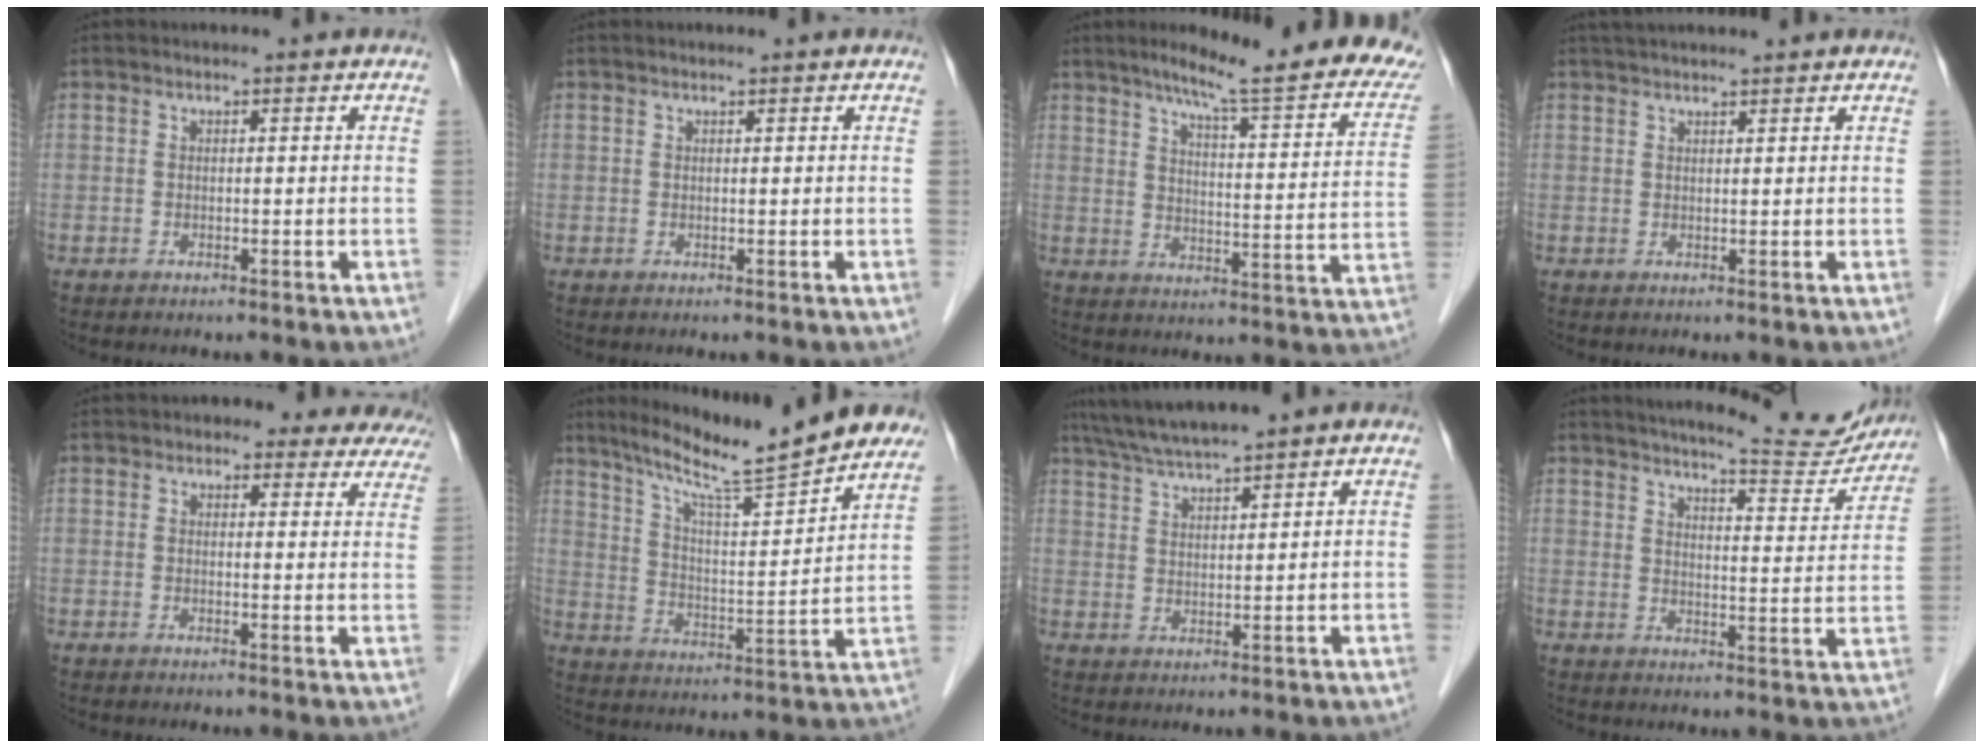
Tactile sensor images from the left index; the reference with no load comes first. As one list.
[{"total": 1.2, "force": [1.1, 0.0, 0.5], "torque": [-0.009, 0.016, 0.019]}, {"total": 23.0, "force": [18.4, 2.6, 13.5], "torque": [-0.174, -0.025, 0.225]}, {"total": 7.8, "force": [7.0, 0.7, 3.4], "torque": [-0.050, 0.038, 0.099]}, {"total": 14.6, "force": [13.1, 4.2, 5.1], "torque": [-0.044, 0.024, 0.159]}, {"total": 19.6, "force": [16.9, 0.5, 10.0], "torque": [-0.156, -0.002, 0.252]}, {"total": 7.6, "force": [6.7, -0.7, 3.5], "torque": [-0.066, 0.024, 0.119]}, {"total": 15.3, "force": [14.5, 1.5, 4.6], "torque": [-0.060, -0.039, 0.173]}]